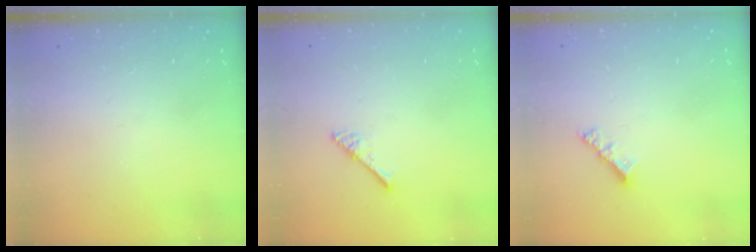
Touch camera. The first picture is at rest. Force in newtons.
{"total": 2.9, "press": 2.9, "slide": 0.2}
{"total": 3.4, "press": 3.4, "slide": 0.2}